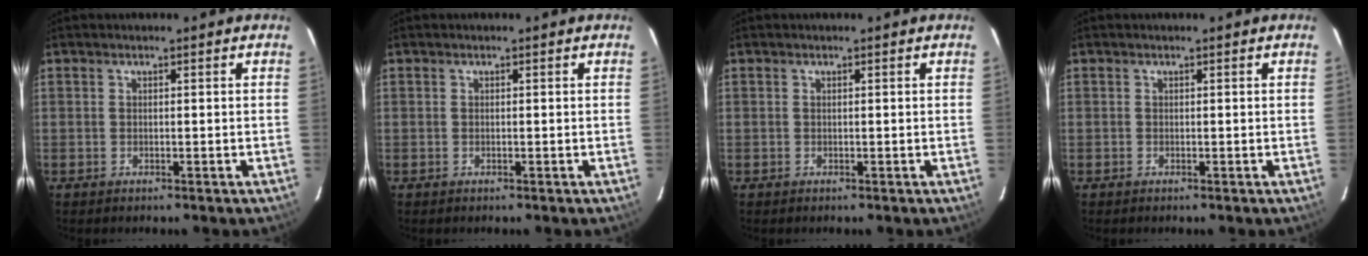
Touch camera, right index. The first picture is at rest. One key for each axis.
{"total": 0.0}
{"total": 0.0}
{"total": 0.0}